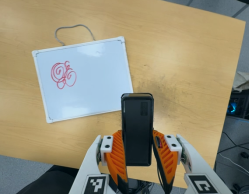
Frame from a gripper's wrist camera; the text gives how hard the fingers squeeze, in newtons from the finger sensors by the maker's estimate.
{"total": 4.8, "left": 3.6, "right": 6.1}